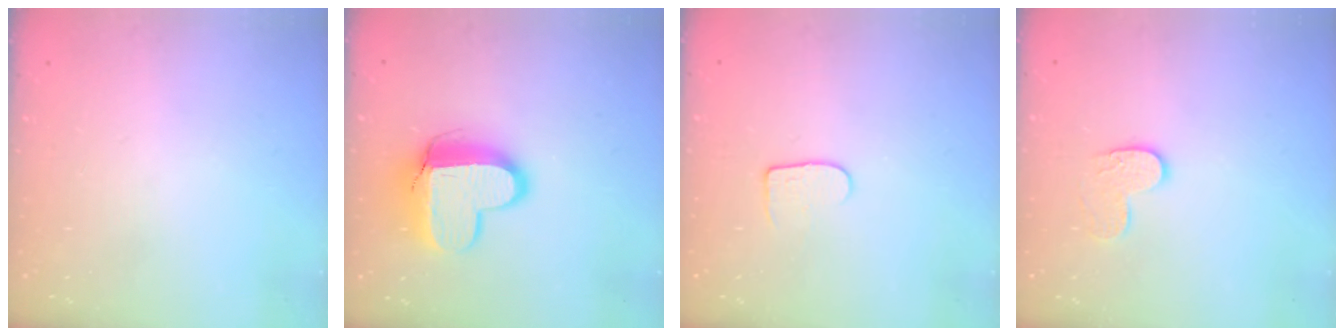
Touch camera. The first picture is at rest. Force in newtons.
{"total": 12.3, "press": 12.2, "slide": 1.3}
{"total": 5.8, "press": 5.8, "slide": 0.6}
{"total": 8.0, "press": 8.0, "slide": 0.4}